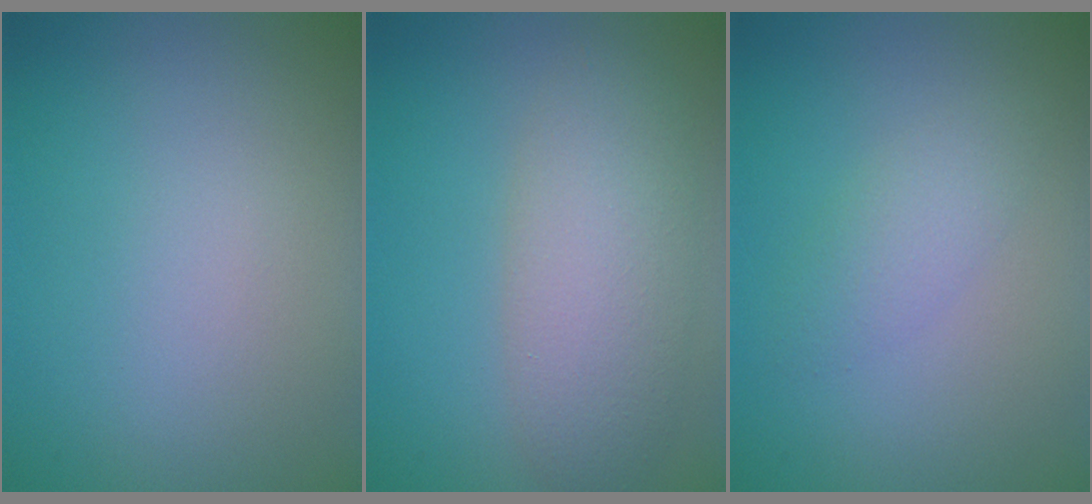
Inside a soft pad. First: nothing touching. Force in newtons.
{"total": 5.1, "press": 5.1, "slide": 0.4}
{"total": 1.8, "press": 1.8, "slide": 0.2}